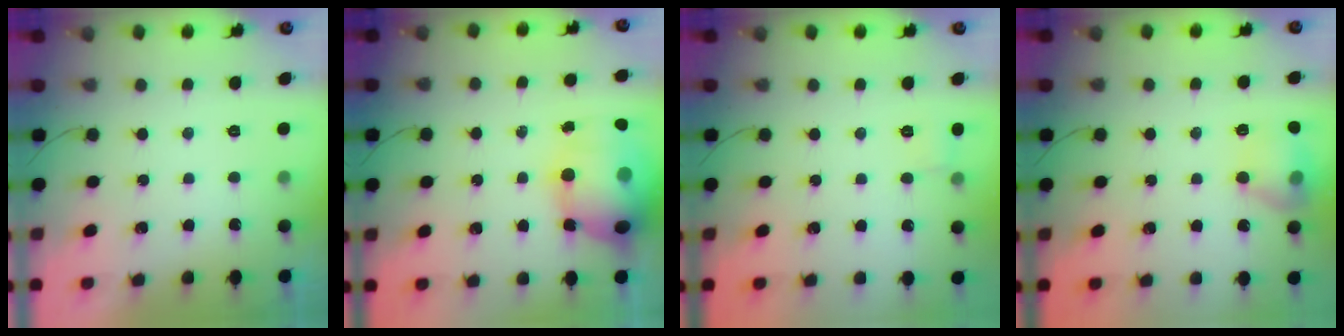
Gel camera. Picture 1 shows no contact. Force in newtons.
{"total": 20.0, "press": 19.4, "slide": 4.8}
{"total": 6.2, "press": 5.9, "slide": 1.9}
{"total": 12.8, "press": 12.8, "slide": 1.0}